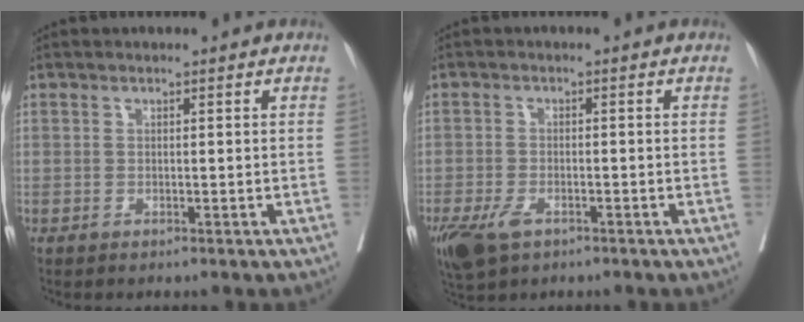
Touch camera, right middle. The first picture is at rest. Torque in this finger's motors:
{"motor_torque": [0.77, -0.71, 0.18, 0.03]}